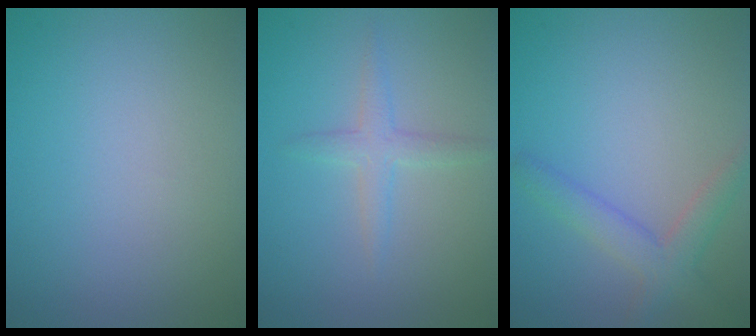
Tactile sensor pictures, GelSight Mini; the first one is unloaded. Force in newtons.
{"total": 1.7, "press": 1.7, "slide": 0.1}
{"total": 3.1, "press": 3.1, "slide": 0.1}